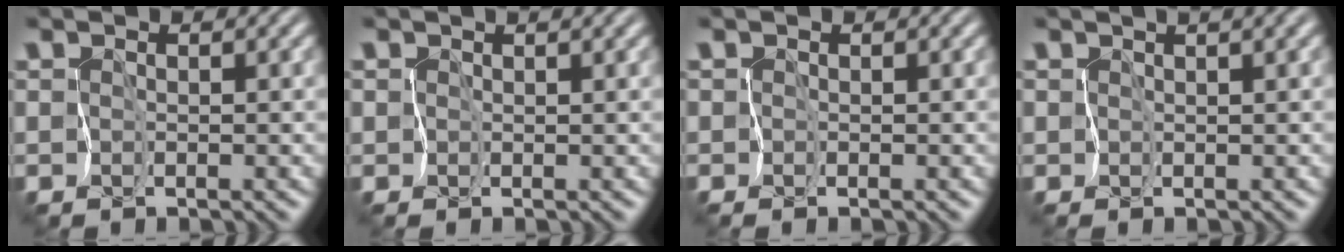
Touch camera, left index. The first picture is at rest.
{"total": 1.4, "force": [0.9, 0.5, 0.9], "torque": [-0.009, 0.006, 0.015]}
{"total": 0.0}
{"total": 3.5, "force": [2.0, 0.9, 2.6], "torque": [-0.034, 0.014, 0.029]}